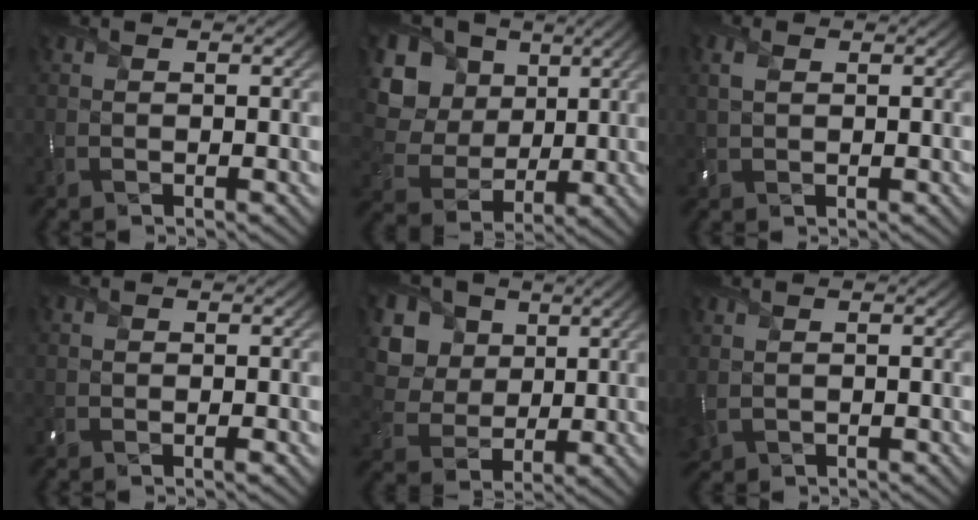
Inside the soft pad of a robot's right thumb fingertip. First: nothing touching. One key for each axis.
{"total": 11.4, "fx": 4.0, "fy": 9.1, "fz": 5.6, "tx": -0.184, "ty": 0.025, "tz": 0.081}
{"total": 2.3, "fx": 0.9, "fy": 1.3, "fz": 1.6, "tx": -0.048, "ty": 0.005, "tz": 0.019}
{"total": 1.1, "fx": -0.1, "fy": 0.7, "fz": 0.9, "tx": -0.021, "ty": -0.004, "tz": 0.000}
{"total": 8.2, "fx": 3.6, "fy": 6.5, "fz": 3.6, "tx": -0.129, "ty": -0.007, "tz": 0.074}
{"total": 1.6, "fx": 0.5, "fy": 1.0, "fz": 1.2, "tx": -0.041, "ty": 0.000, "tz": 0.015}